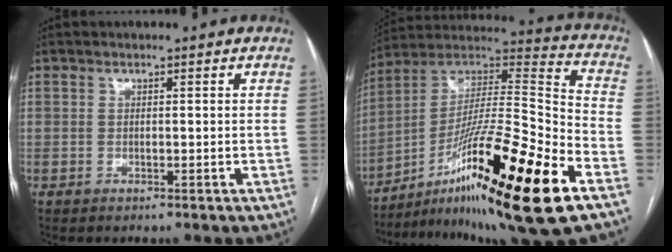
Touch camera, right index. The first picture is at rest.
{"total": 26.1, "force": [-13.4, 0.9, 22.4], "torque": [-0.355, -0.015, -0.225]}